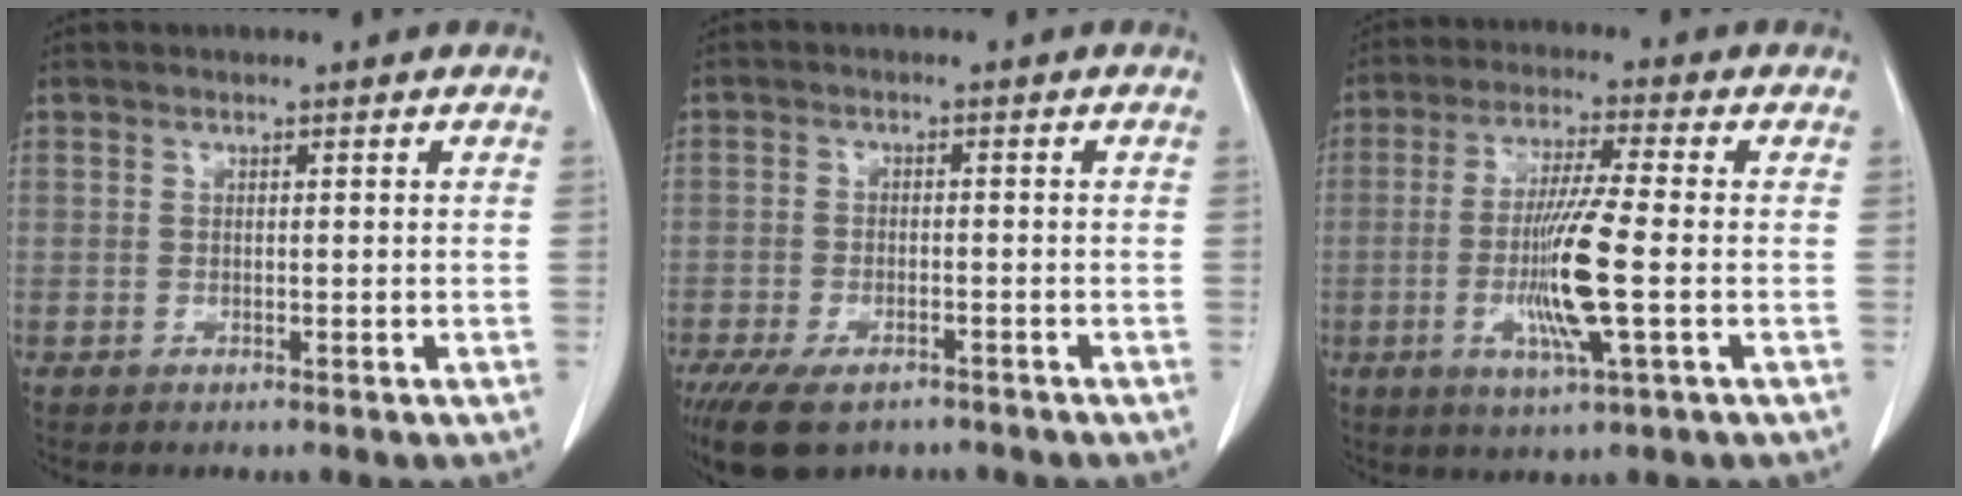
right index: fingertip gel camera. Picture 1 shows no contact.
{"total": 9.6, "force": [-7.0, 4.0, 5.2], "torque": [-0.096, -0.011, -0.108]}
{"total": 10.6, "force": [-2.0, 0.0, 10.4], "torque": [-0.205, -0.013, -0.042]}